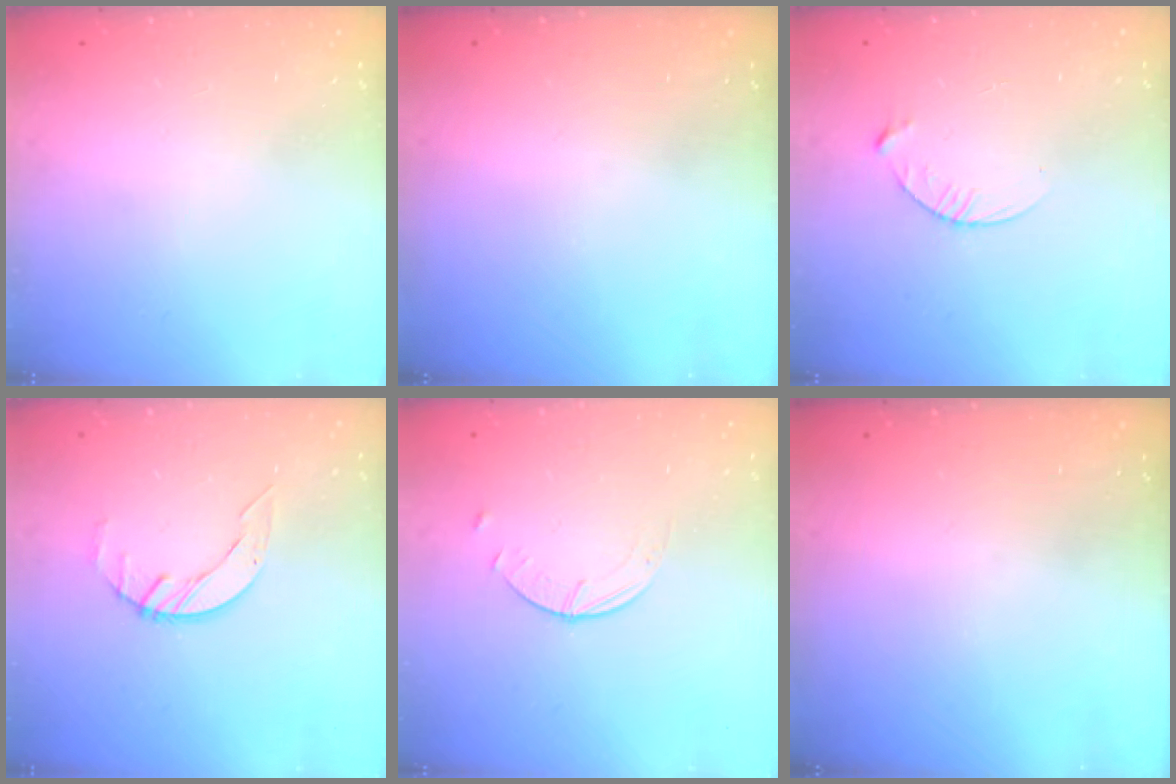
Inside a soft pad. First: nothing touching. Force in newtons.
{"total": 0.0}
{"total": 3.7, "press": 3.7, "slide": 0.4}
{"total": 3.3, "press": 3.2, "slide": 0.4}
{"total": 0.9, "press": 0.9, "slide": 0.2}
{"total": 0.0}